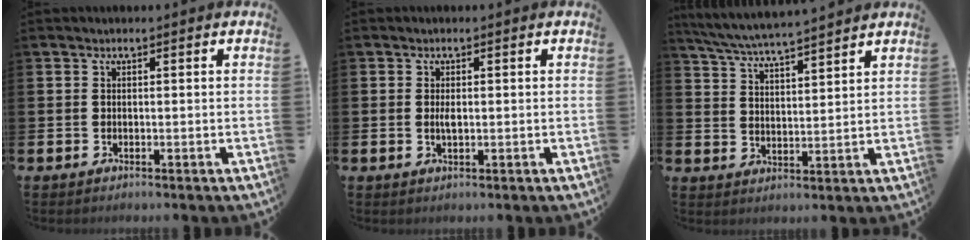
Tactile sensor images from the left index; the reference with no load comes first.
{"total": 1.4, "force": [0.1, 0.5, 1.3], "torque": [-0.022, 0.002, -0.001]}
{"total": 5.8, "force": [5.6, -0.2, 1.2], "torque": [-0.046, -0.035, 0.098]}